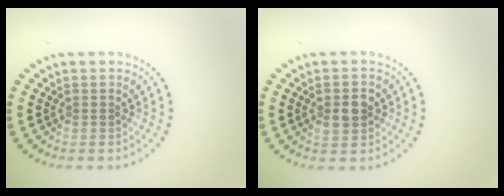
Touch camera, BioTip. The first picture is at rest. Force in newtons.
{"total": 2.5, "press": 2.5, "slide": 0.1}